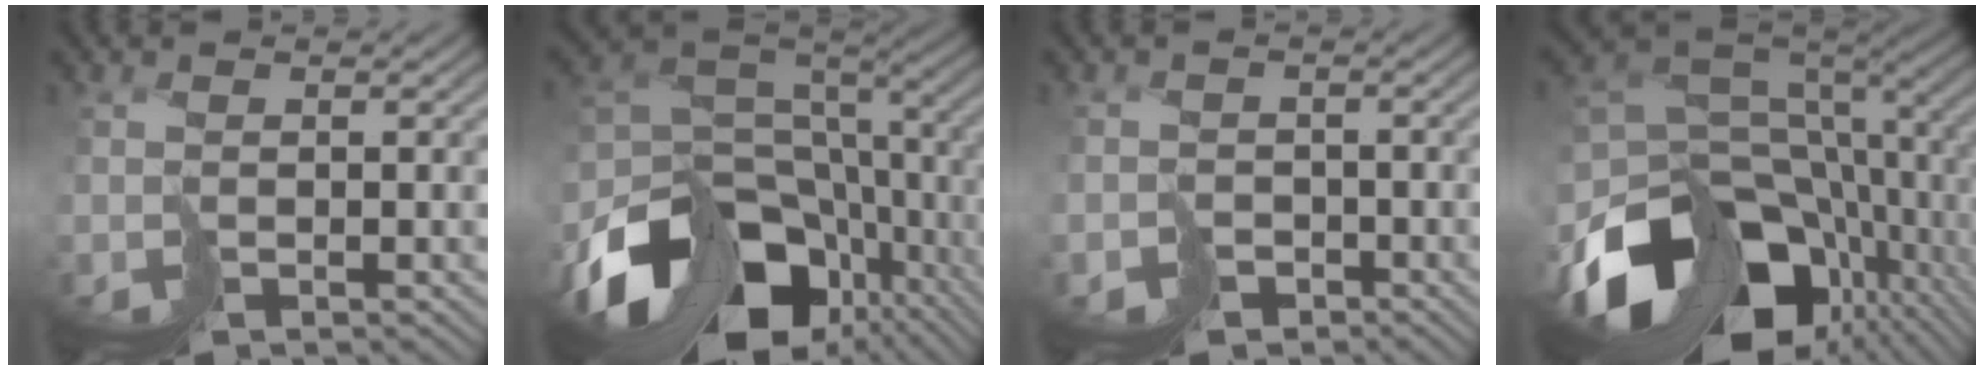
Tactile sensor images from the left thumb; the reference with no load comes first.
{"total": 16.2, "force": [-7.2, 10.5, 9.9], "torque": [-0.230, -0.035, -0.096]}
{"total": 2.9, "force": [-2.0, 2.1, 0.0], "torque": [0.017, -0.006, -0.036]}
{"total": 16.8, "force": [-5.8, 10.8, 11.5], "torque": [-0.253, -0.032, -0.079]}